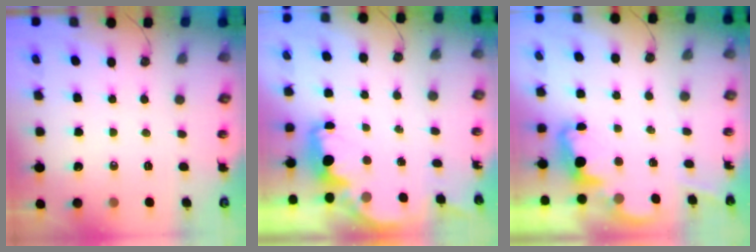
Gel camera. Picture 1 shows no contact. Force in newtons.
{"total": 2.6, "press": 2.5, "slide": 0.8}
{"total": 2.3, "press": 2.2, "slide": 0.5}